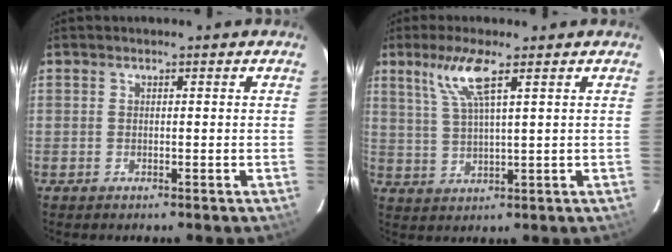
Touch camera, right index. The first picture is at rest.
{"total": 6.8, "force": [3.8, 0.4, 5.6], "torque": [-0.117, 0.000, 0.080]}